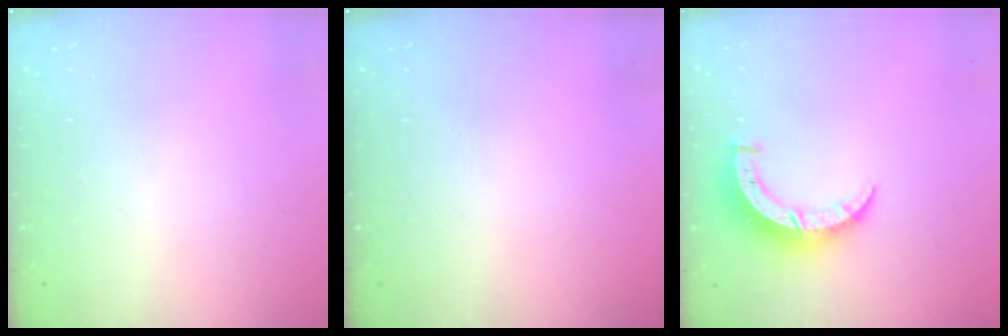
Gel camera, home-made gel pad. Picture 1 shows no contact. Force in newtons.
{"total": 0.0}
{"total": 7.0, "press": 7.0, "slide": 0.2}